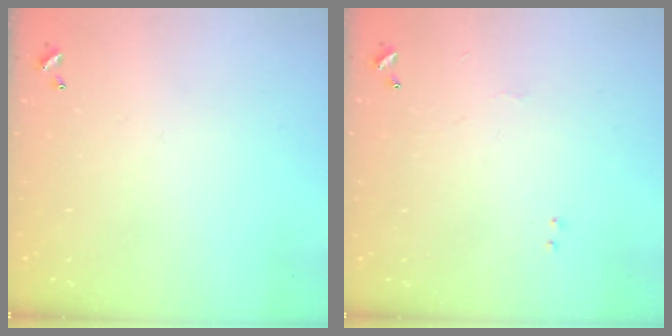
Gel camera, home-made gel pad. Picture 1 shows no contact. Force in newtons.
{"total": 1.8, "press": 1.8, "slide": 0.6}